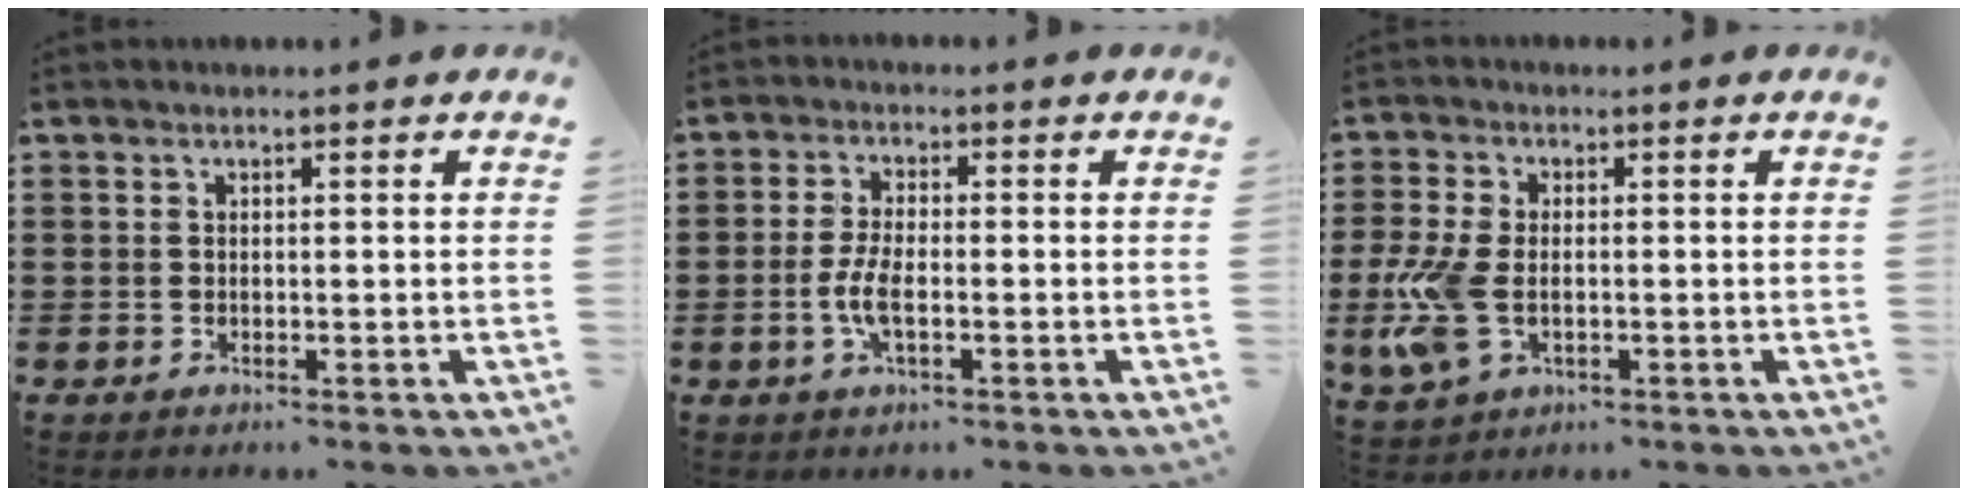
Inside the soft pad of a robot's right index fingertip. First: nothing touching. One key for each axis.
{"total": 4.8, "fx": -1.2, "fy": 1.7, "fz": 4.4, "tx": -0.103, "ty": -0.006, "tz": -0.028}
{"total": 8.0, "fx": -1.5, "fy": 4.3, "fz": 6.5, "tx": -0.168, "ty": -0.011, "tz": -0.033}